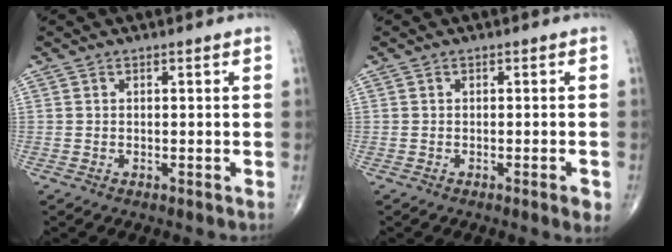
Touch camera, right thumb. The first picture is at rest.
{"total": 2.4, "force": [-1.2, 0.3, 2.1], "torque": [-0.024, -0.004, -0.017]}